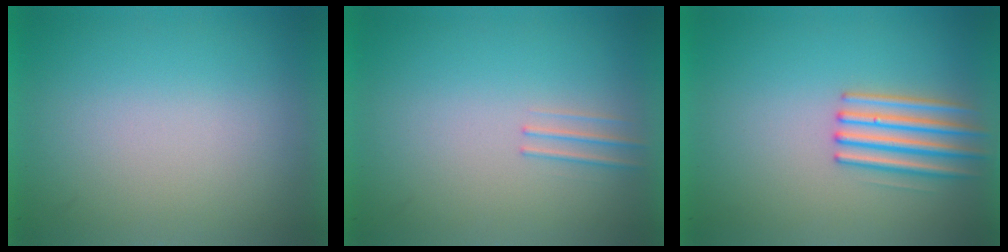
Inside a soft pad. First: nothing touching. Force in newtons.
{"total": 1.1}
{"total": 3.1}